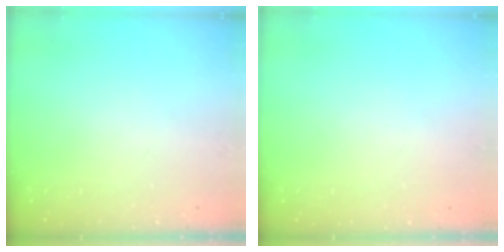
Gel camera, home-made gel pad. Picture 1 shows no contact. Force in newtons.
{"total": 2.2, "press": 2.2, "slide": 0.1}